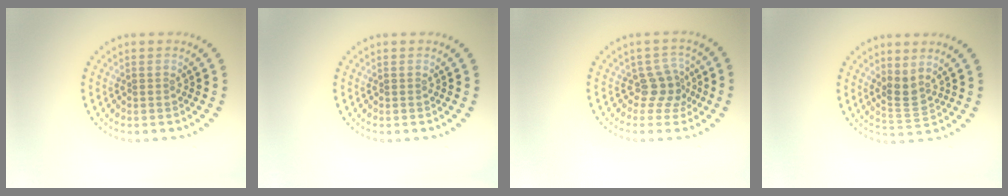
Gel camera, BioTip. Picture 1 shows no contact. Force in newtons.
{"total": 0.0}
{"total": 2.4, "press": 1.8, "slide": 1.5}
{"total": 2.3, "press": 1.6, "slide": 1.6}